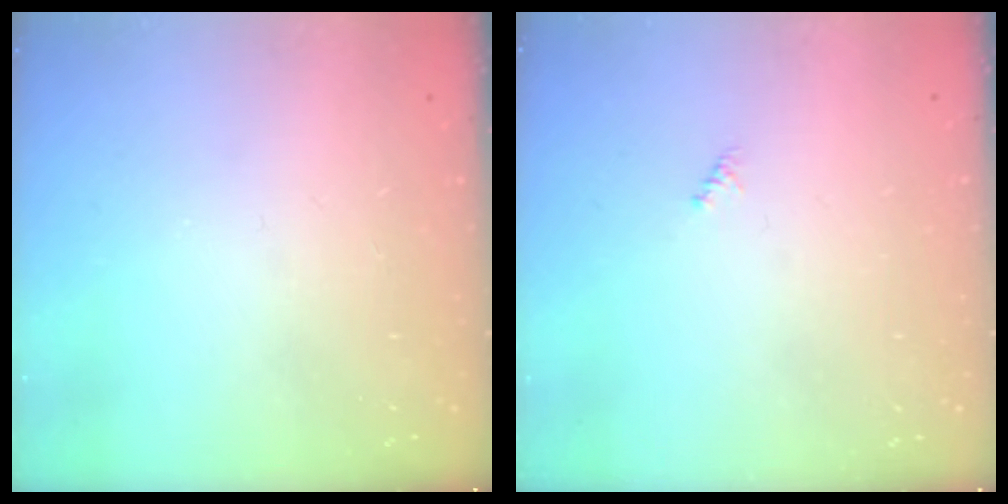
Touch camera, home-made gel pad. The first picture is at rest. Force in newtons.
{"total": 0.0}